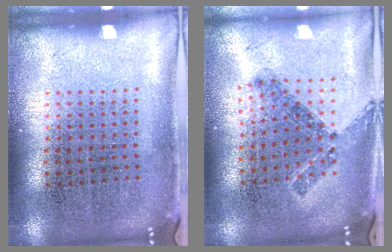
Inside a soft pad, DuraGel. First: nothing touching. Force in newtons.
{"total": 0.8, "press": 0.8, "slide": 0.3}